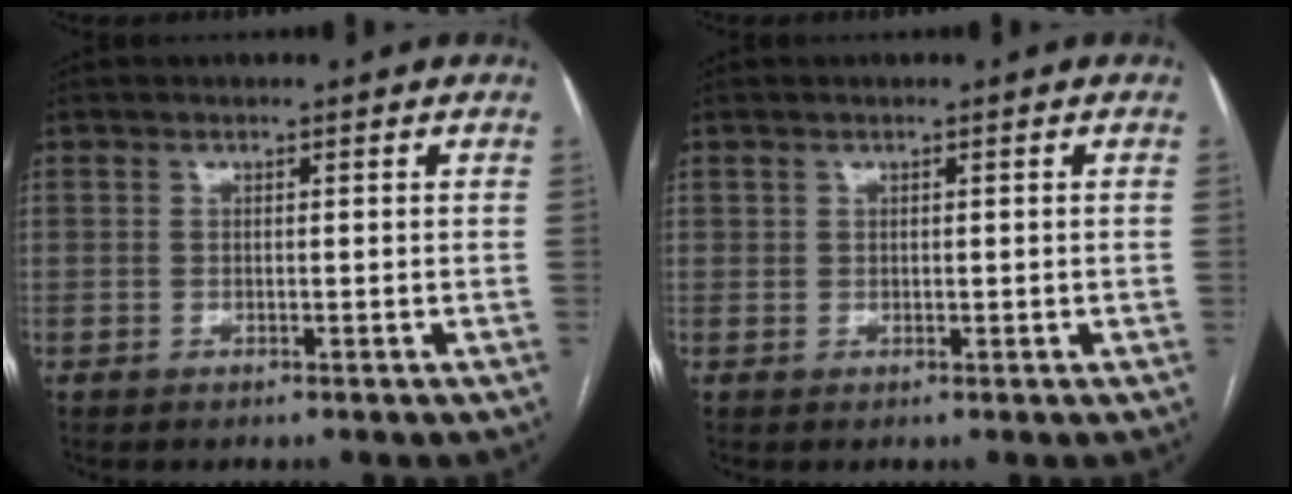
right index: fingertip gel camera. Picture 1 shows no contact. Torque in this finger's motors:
{"motor_torque": [-0.24, 0.20, -0.04, 0.00]}